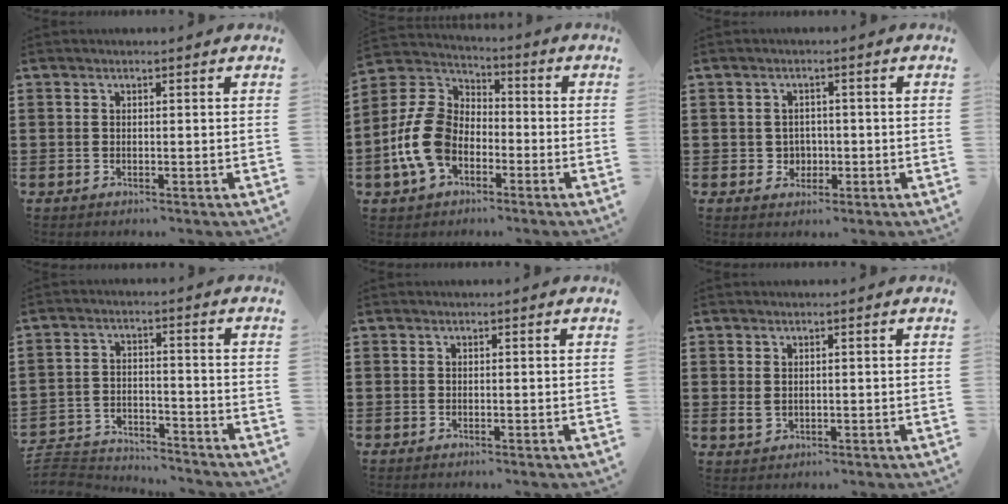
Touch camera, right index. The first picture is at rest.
{"total": 11.2, "force": [-3.4, 7.8, 7.3], "torque": [-0.204, 0.005, -0.071]}
{"total": 2.4, "force": [-0.4, 2.4, 0.4], "torque": [-0.017, 0.008, -0.012]}
{"total": 4.7, "force": [-4.6, 0.6, 0.3], "torque": [-0.026, -0.001, -0.099]}
{"total": 0.0}
{"total": 1.5, "force": [0.2, 1.2, 1.0], "torque": [-0.022, 0.002, 0.005]}